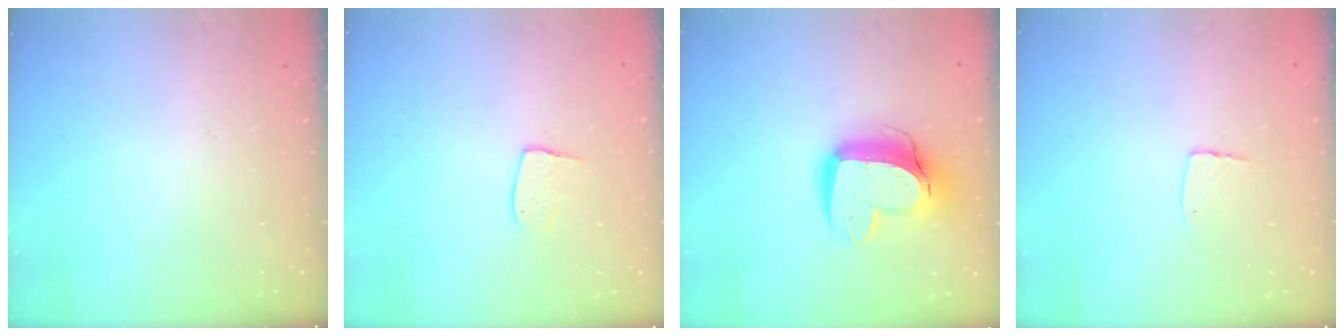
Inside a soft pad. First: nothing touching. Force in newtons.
{"total": 7.5, "press": 7.5, "slide": 0.4}
{"total": 13.6, "press": 13.5, "slide": 1.4}
{"total": 5.3, "press": 5.3, "slide": 0.4}